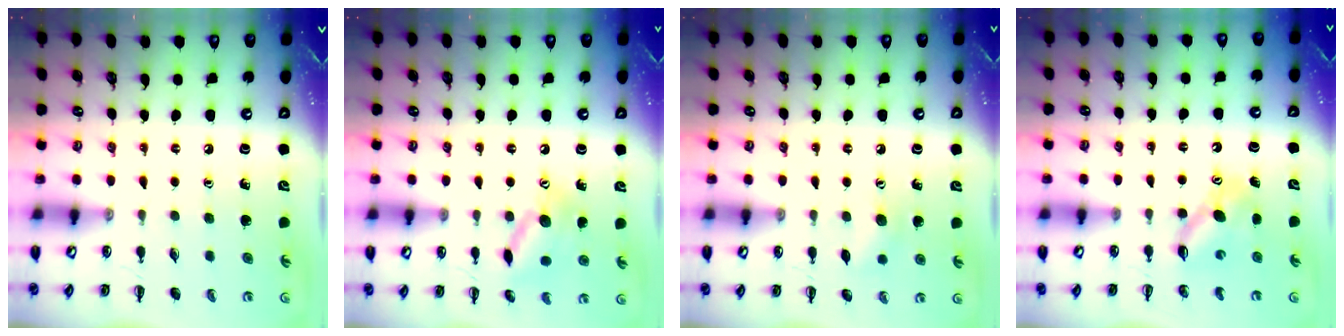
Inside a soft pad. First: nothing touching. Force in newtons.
{"total": 11.3, "press": 11.3, "slide": 0.5}
{"total": 5.6, "press": 5.5, "slide": 1.4}
{"total": 5.0, "press": 5.0, "slide": 0.7}